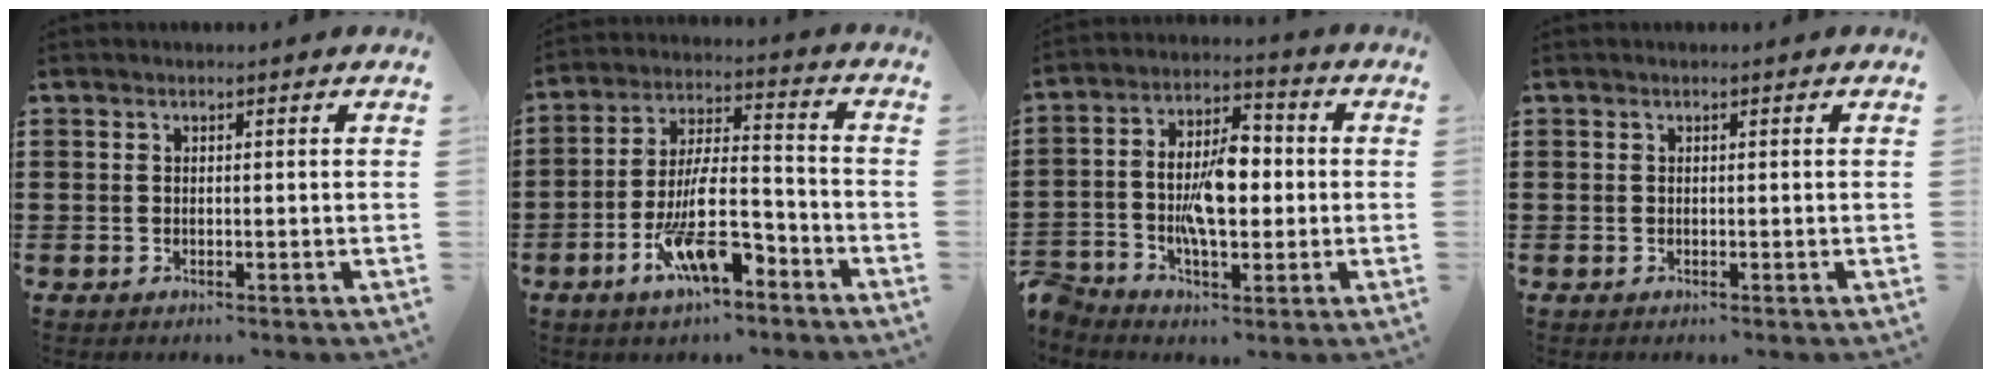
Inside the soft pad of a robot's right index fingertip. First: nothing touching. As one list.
[{"total": 12.1, "force": [-6.0, 3.8, 9.8], "torque": [-0.191, 0.011, -0.108]}, {"total": 8.1, "force": [-1.6, 4.2, 6.8], "torque": [-0.150, 0.004, -0.036]}, {"total": 0.0}]